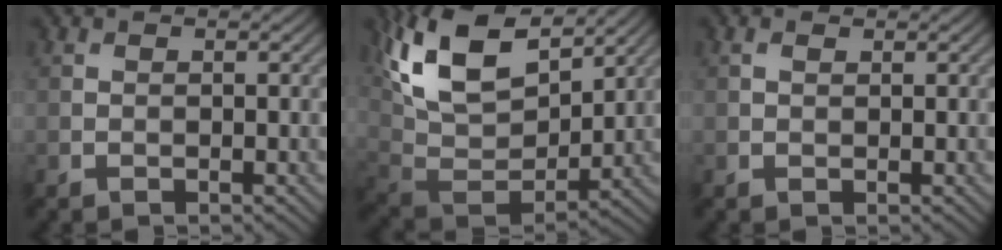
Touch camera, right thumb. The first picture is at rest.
{"total": 16.1, "force": [9.4, 7.9, 10.3], "torque": [-0.244, 0.033, 0.163]}
{"total": 0.8, "force": [0.4, 0.5, 0.5], "torque": [-0.010, 0.003, 0.005]}